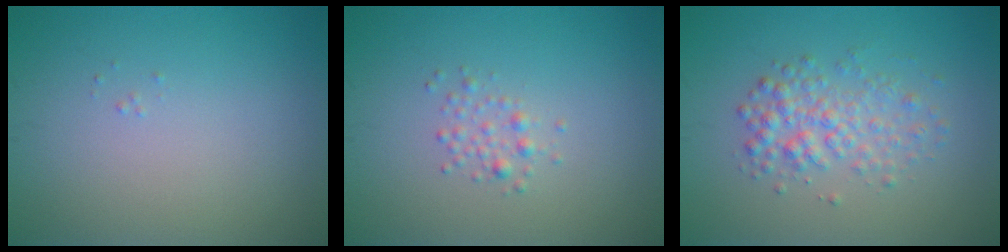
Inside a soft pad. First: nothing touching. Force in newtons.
{"total": 1.3, "press": 1.3, "slide": 0.0}
{"total": 3.1, "press": 3.1, "slide": 0.1}